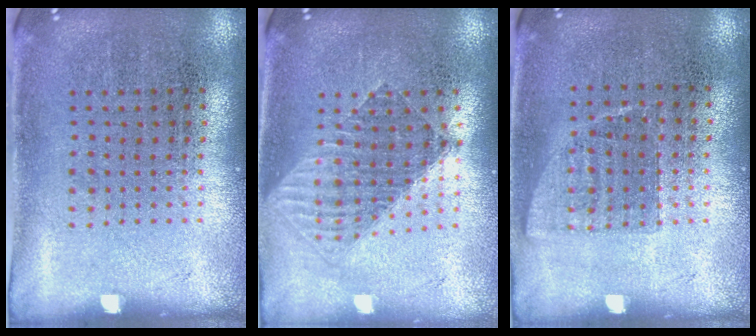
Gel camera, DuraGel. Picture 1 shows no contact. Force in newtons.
{"total": 1.5, "press": 1.3, "slide": 0.8}
{"total": 0.8, "press": 0.7, "slide": 0.4}